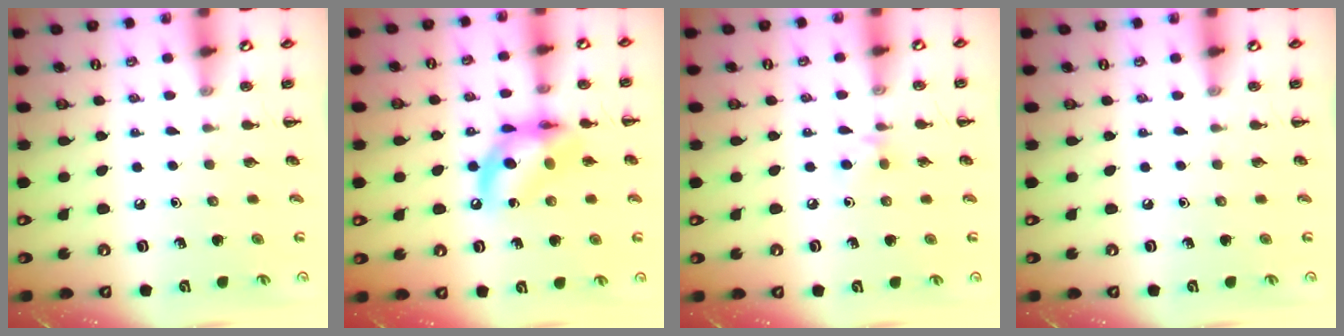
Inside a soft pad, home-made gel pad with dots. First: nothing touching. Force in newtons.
{"total": 12.4, "press": 11.9, "slide": 3.3}
{"total": 3.9, "press": 3.5, "slide": 1.5}
{"total": 0.0}